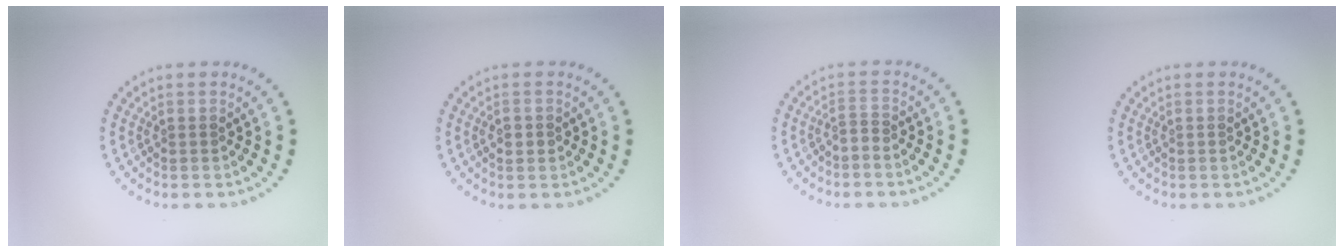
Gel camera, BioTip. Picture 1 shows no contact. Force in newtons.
{"total": 0.9, "press": 0.8, "slide": 0.3}
{"total": 0.8, "press": 0.3, "slide": 0.8}
{"total": 0.0}